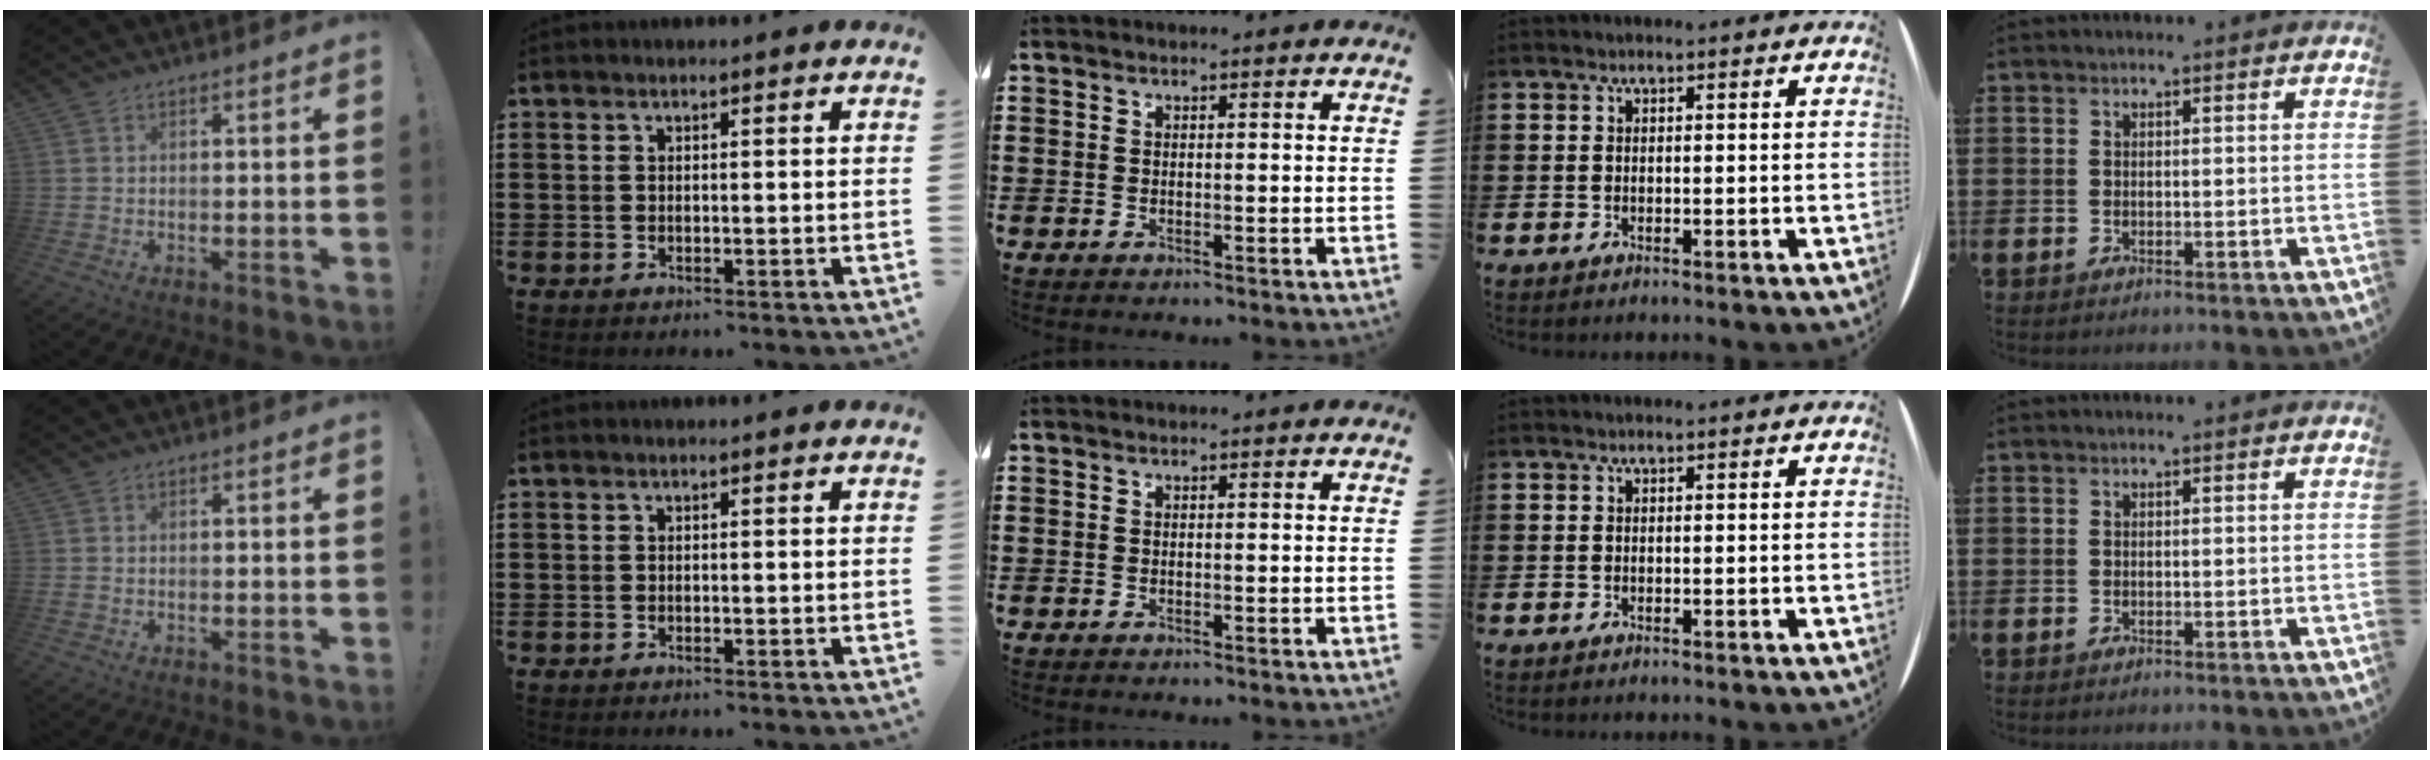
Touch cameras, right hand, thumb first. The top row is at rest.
{}